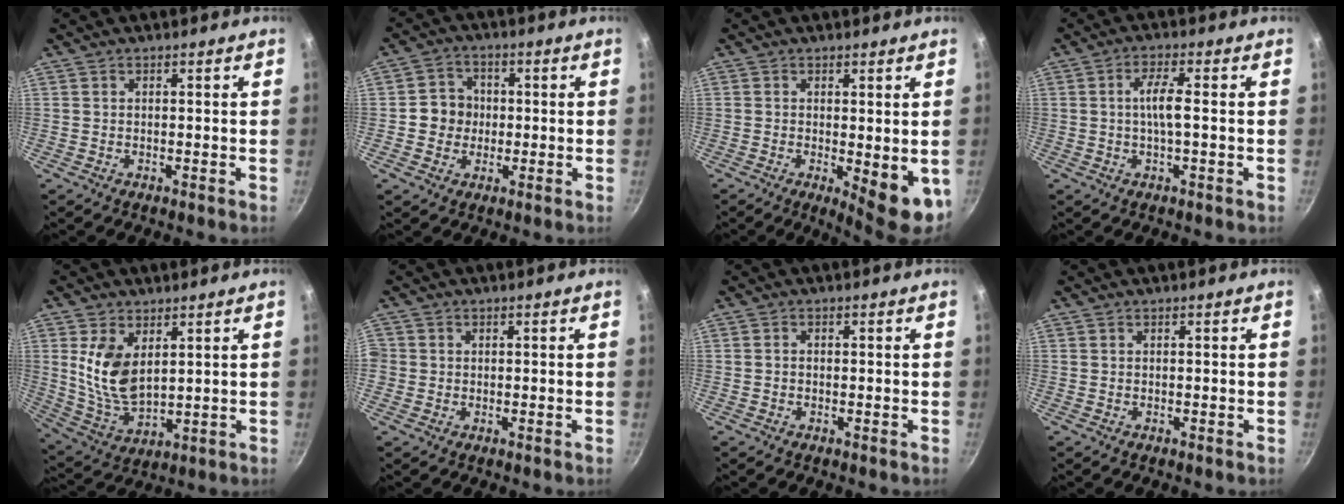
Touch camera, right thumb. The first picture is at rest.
{"total": 6.0, "force": [-0.3, 5.7, 2.0], "torque": [0.000, 0.012, -0.015]}
{"total": 8.2, "force": [-1.1, 2.8, 7.6], "torque": [-0.088, -0.009, -0.005]}
{"total": 4.6, "force": [-0.2, 0.6, 4.6], "torque": [-0.095, 0.010, -0.006]}
{"total": 11.0, "force": [3.1, 6.3, 8.5], "torque": [-0.159, -0.030, 0.072]}
{"total": 1.9, "force": [-0.2, 1.9, 0.4], "torque": [0.001, 0.006, -0.006]}
{"total": 0.8, "force": [-0.2, 0.6, 0.4], "torque": [-0.008, 0.004, -0.003]}
{"total": 0.0}